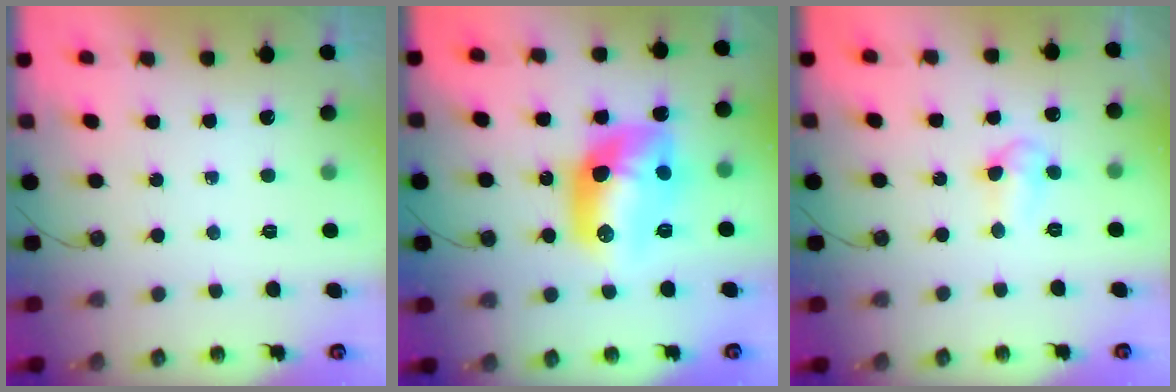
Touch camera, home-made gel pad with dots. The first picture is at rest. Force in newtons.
{"total": 14.8, "press": 14.8, "slide": 1.1}
{"total": 5.4, "press": 5.3, "slide": 0.9}